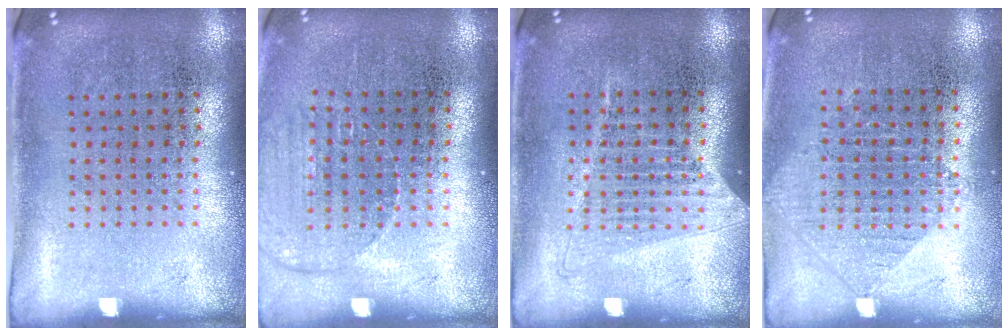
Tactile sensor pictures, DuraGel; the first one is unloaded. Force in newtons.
{"total": 1.2, "press": 1.2, "slide": 0.2}
{"total": 1.0, "press": 0.9, "slide": 0.5}
{"total": 1.0, "press": 0.9, "slide": 0.4}